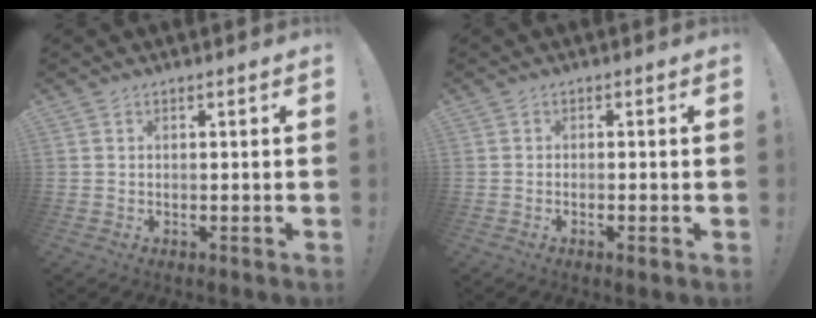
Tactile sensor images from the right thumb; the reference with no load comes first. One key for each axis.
{"total": 1.9, "fx": -0.7, "fy": 0.0, "fz": 1.8, "tx": -0.019, "ty": -0.005, "tz": -0.014}